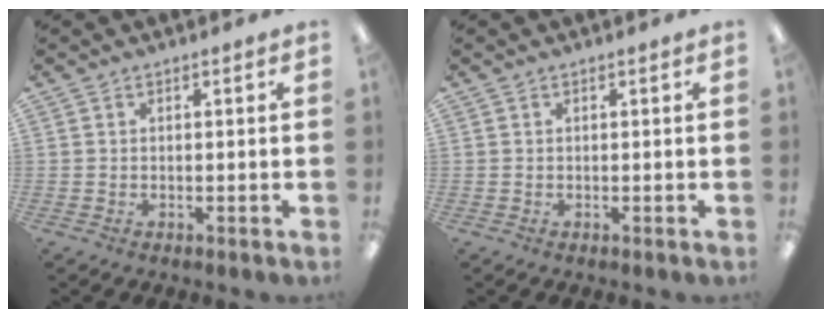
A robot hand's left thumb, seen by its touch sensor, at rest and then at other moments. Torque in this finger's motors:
{"motor_torque": [0.02, 0.00, 0.19, -0.13, 0.01]}